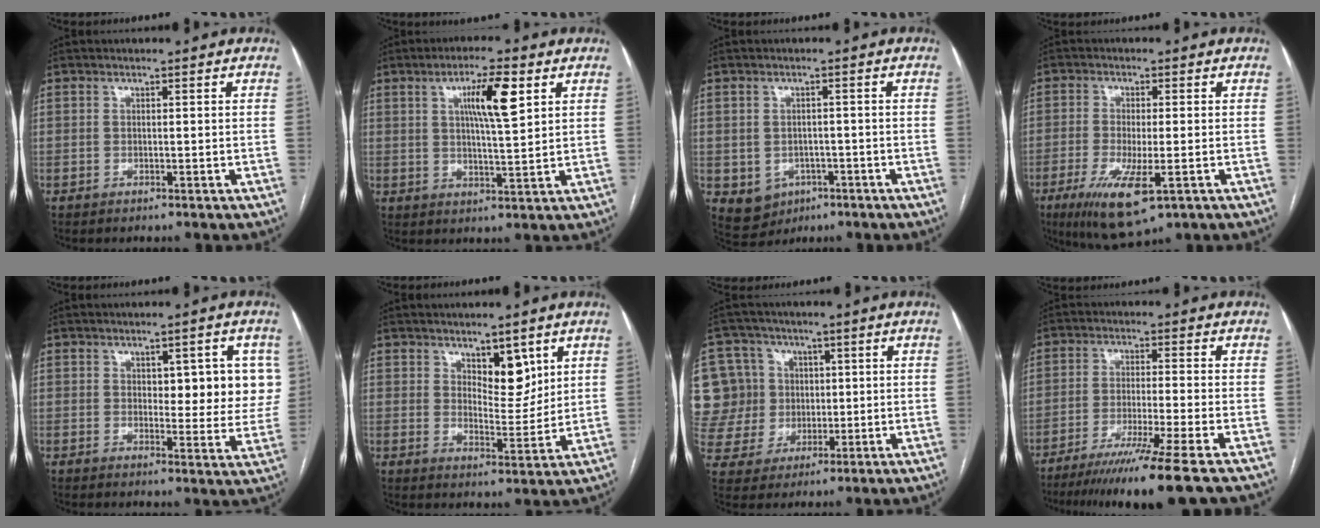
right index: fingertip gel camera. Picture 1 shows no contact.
{"total": 8.0, "force": [3.1, 0.9, 7.3], "torque": [-0.126, 0.003, 0.052]}
{"total": 4.2, "force": [-1.5, 3.7, 1.3], "torque": [-0.021, 0.001, -0.010]}
{"total": 10.1, "force": [-4.6, 2.5, 8.6], "torque": [-0.156, -0.028, -0.072]}
{"total": 9.1, "force": [2.7, 4.0, 7.7], "torque": [-0.076, 0.007, 0.033]}
{"total": 6.2, "force": [3.5, 2.8, 4.3], "torque": [-0.062, -0.010, 0.060]}
{"total": 12.4, "force": [2.7, 11.8, 3.0], "torque": [-0.097, 0.047, 0.067]}
{"total": 12.6, "force": [-9.4, -2.3, 8.1], "torque": [-0.122, -0.044, -0.149]}